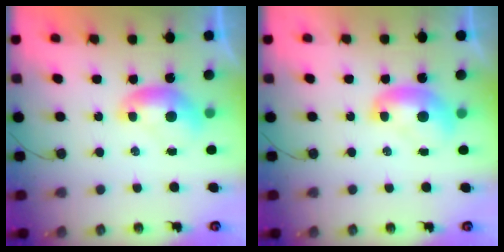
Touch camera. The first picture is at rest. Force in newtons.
{"total": 1.9, "press": 1.9, "slide": 0.2}